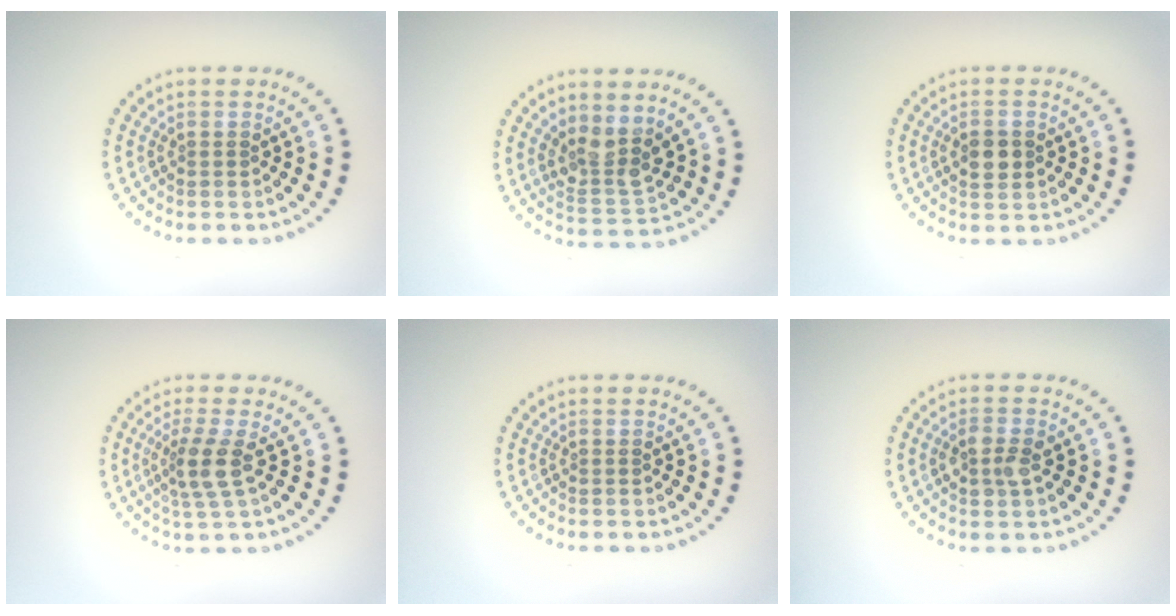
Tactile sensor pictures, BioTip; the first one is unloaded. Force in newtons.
{"total": 3.6, "press": 3.2, "slide": 1.6}
{"total": 2.7, "press": 2.7, "slide": 0.1}
{"total": 2.9, "press": 2.3, "slide": 1.7}
{"total": 0.0}
{"total": 2.3, "press": 2.3, "slide": 0.2}